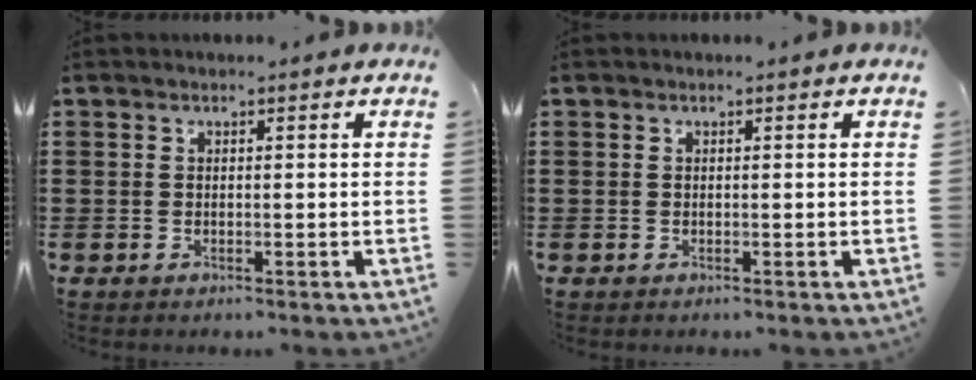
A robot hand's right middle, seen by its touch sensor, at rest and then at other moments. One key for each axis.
{"total": 0.0}